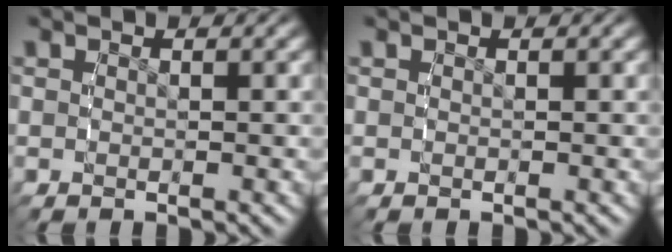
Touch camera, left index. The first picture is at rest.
{"total": 0.0}